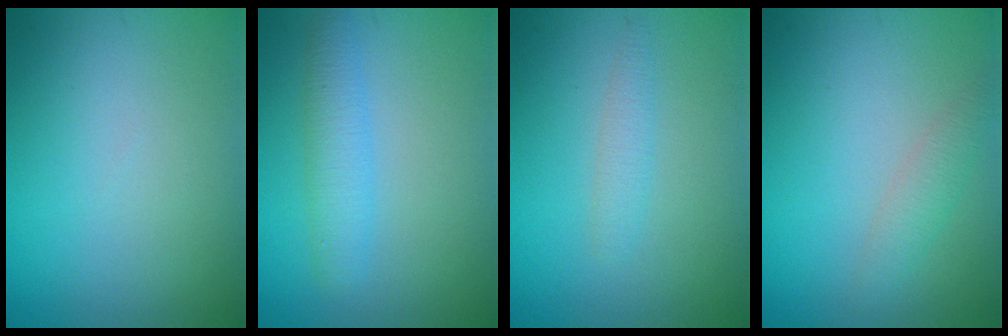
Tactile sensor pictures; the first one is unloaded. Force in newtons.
{"total": 2.7, "press": 2.7, "slide": 0.2}
{"total": 1.4, "press": 1.4, "slide": 0.1}
{"total": 1.8, "press": 1.8, "slide": 0.1}